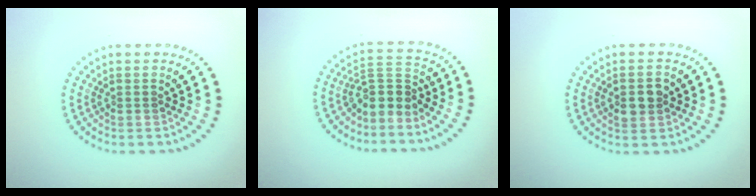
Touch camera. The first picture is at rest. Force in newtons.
{"total": 2.9, "press": 2.0, "slide": 2.1}
{"total": 2.6, "press": 2.6, "slide": 0.1}